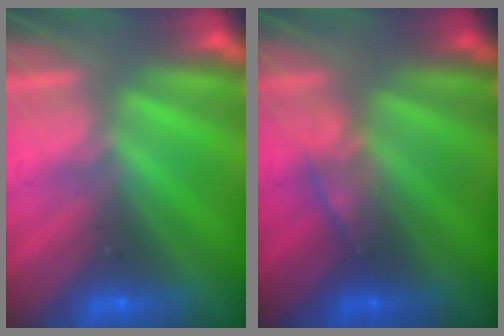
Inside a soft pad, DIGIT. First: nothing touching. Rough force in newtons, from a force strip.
{"total": 2.4}